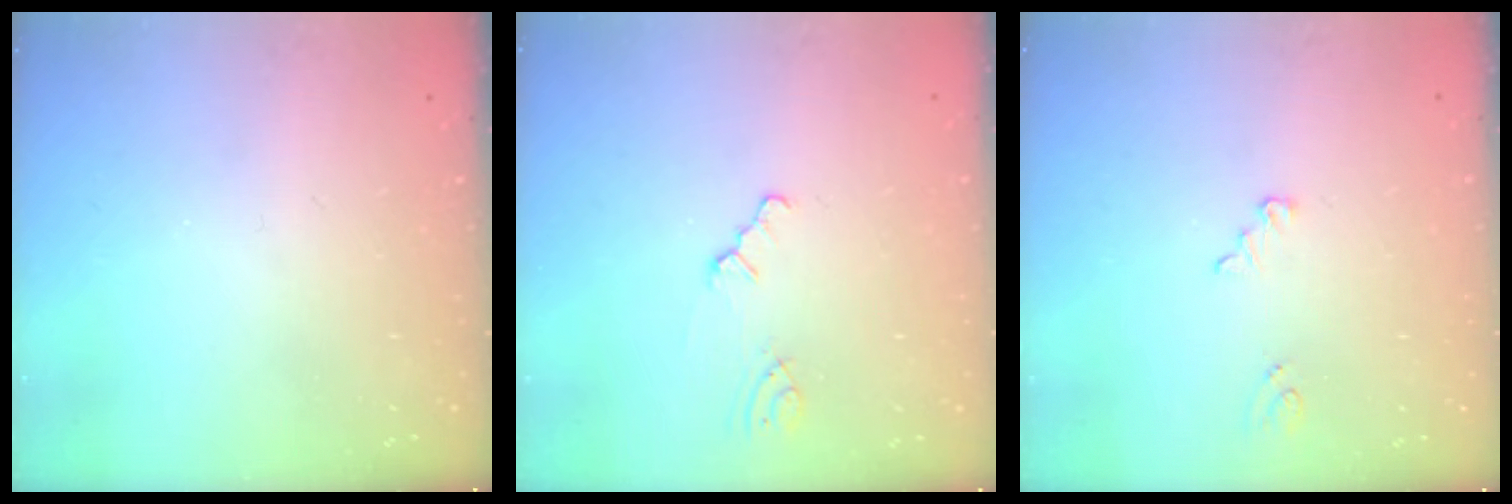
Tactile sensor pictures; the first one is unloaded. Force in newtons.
{"total": 1.1, "press": 1.1, "slide": 0.3}
{"total": 2.6, "press": 2.5, "slide": 0.3}